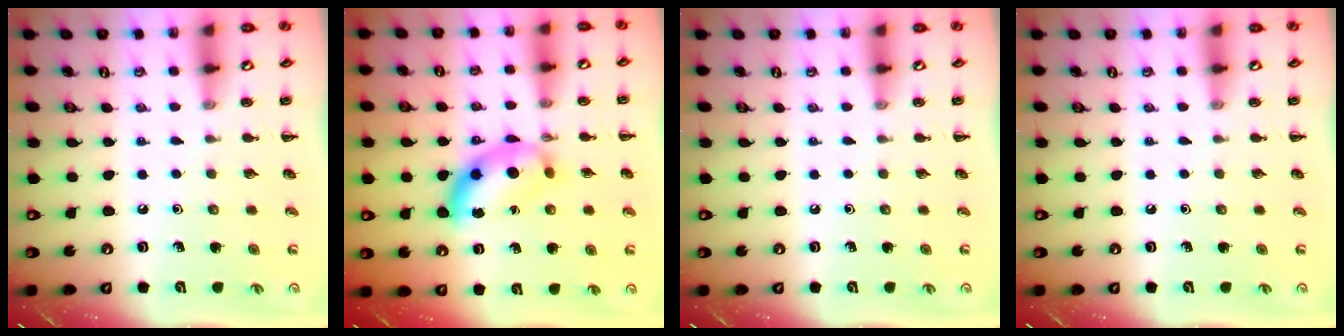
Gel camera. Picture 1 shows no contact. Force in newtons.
{"total": 10.7, "press": 10.7, "slide": 0.5}
{"total": 0.0}
{"total": 0.0}